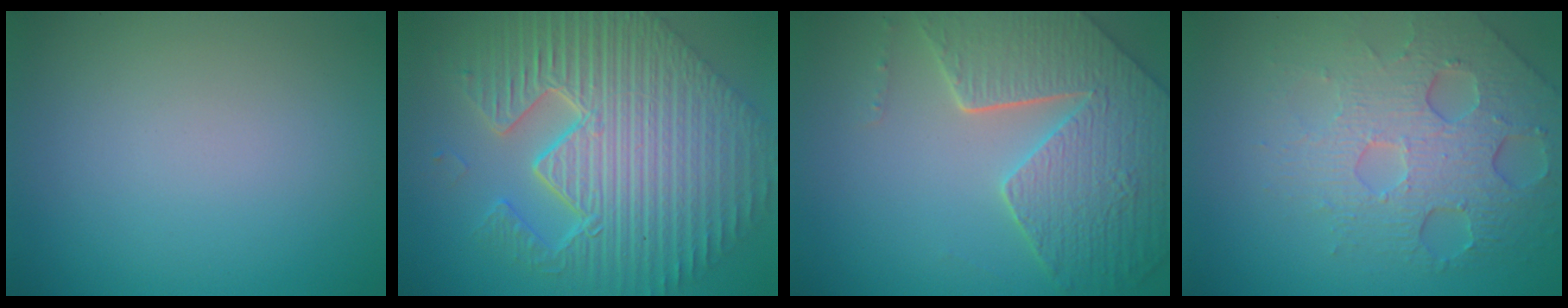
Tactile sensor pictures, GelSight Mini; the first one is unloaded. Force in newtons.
{"total": 12.5, "press": 8.0, "slide": 9.6}
{"total": 8.0, "press": 5.8, "slide": 5.5}
{"total": 6.6, "press": 4.7, "slide": 4.7}